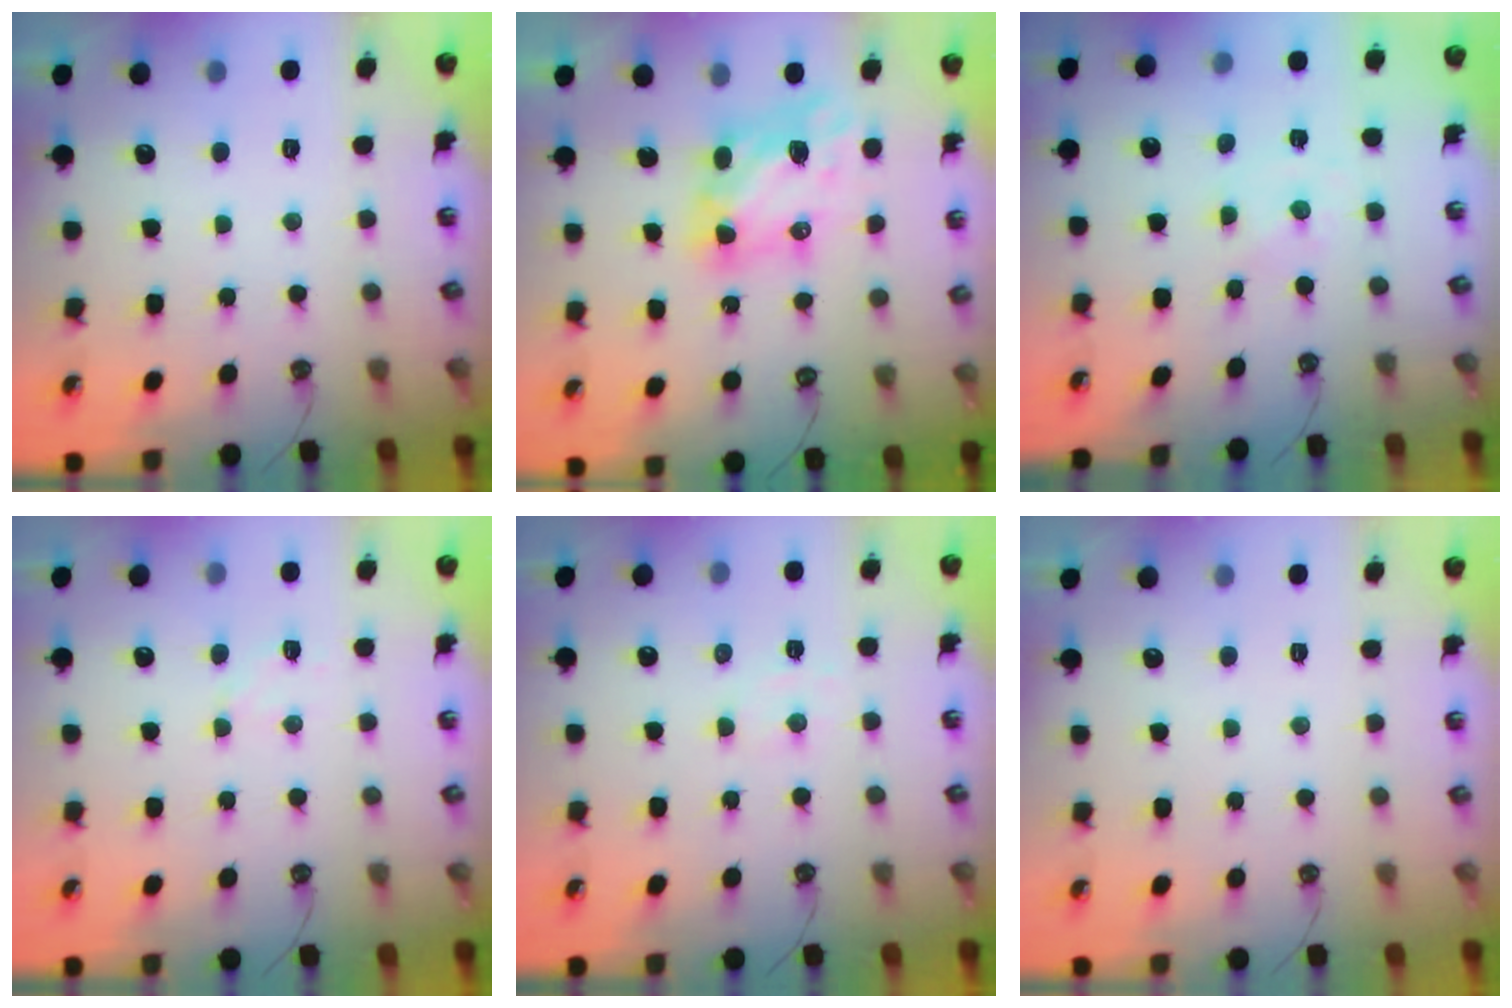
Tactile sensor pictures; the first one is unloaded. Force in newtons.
{"total": 6.7, "press": 6.7, "slide": 0.5}
{"total": 0.0}
{"total": 3.0, "press": 3.0, "slide": 0.5}
{"total": 4.8, "press": 4.8, "slide": 0.6}
{"total": 0.0}